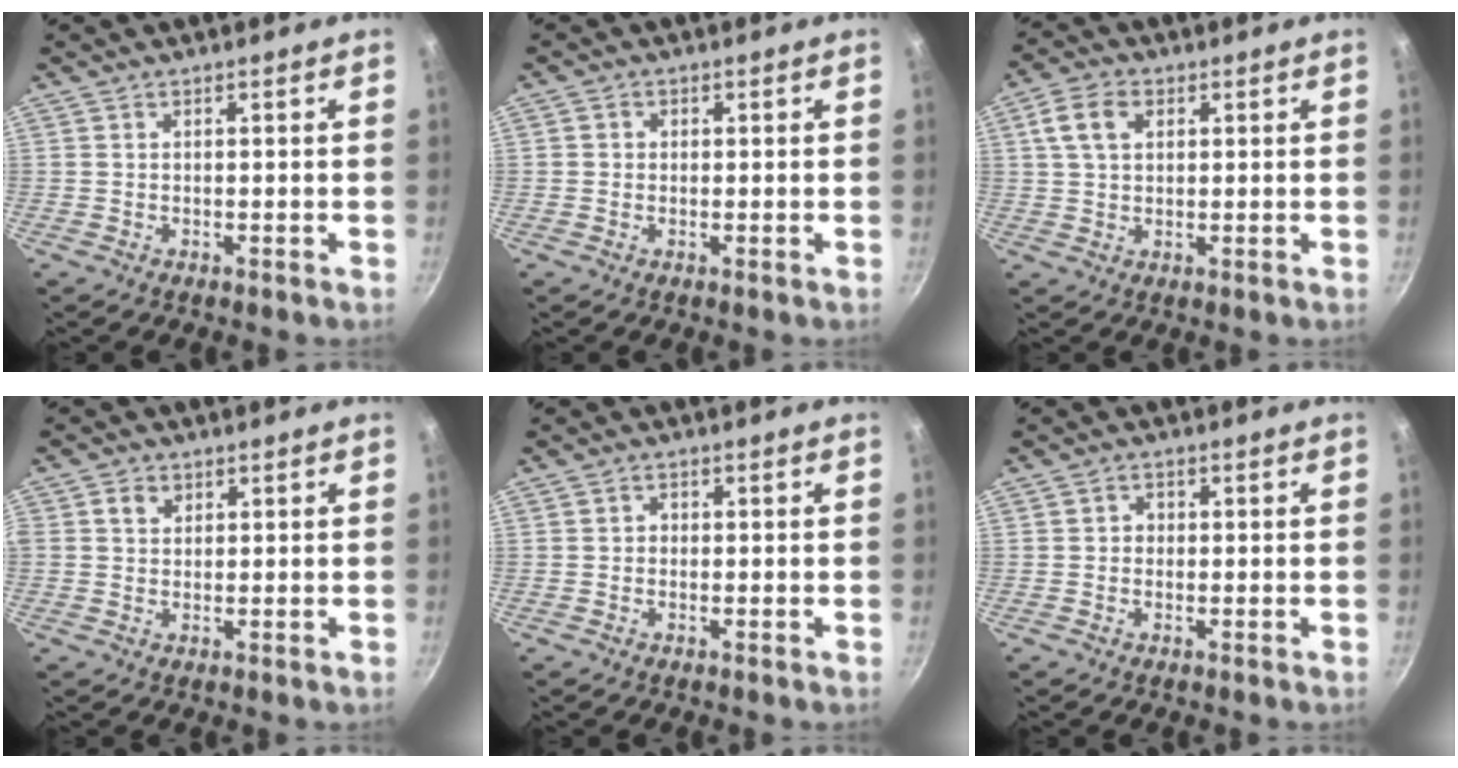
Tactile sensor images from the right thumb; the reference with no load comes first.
{"total": 1.3, "force": [0.0, 1.2, 0.3], "torque": [0.001, 0.001, -0.003]}
{"total": 6.4, "force": [2.0, 4.4, 4.1], "torque": [-0.069, 0.009, 0.034]}
{"total": 3.1, "force": [1.2, 2.5, 1.5], "torque": [-0.017, 0.002, 0.017]}
{"total": 1.3, "force": [-0.1, 1.2, 0.4], "torque": [-0.004, 0.004, -0.004]}
{"total": 1.8, "force": [0.0, 1.7, 0.6], "torque": [-0.002, 0.003, -0.004]}